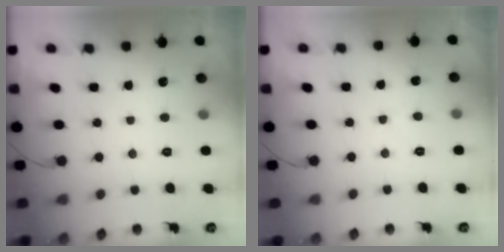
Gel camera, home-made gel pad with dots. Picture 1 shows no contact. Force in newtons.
{"total": 3.9, "press": 3.9, "slide": 0.3}